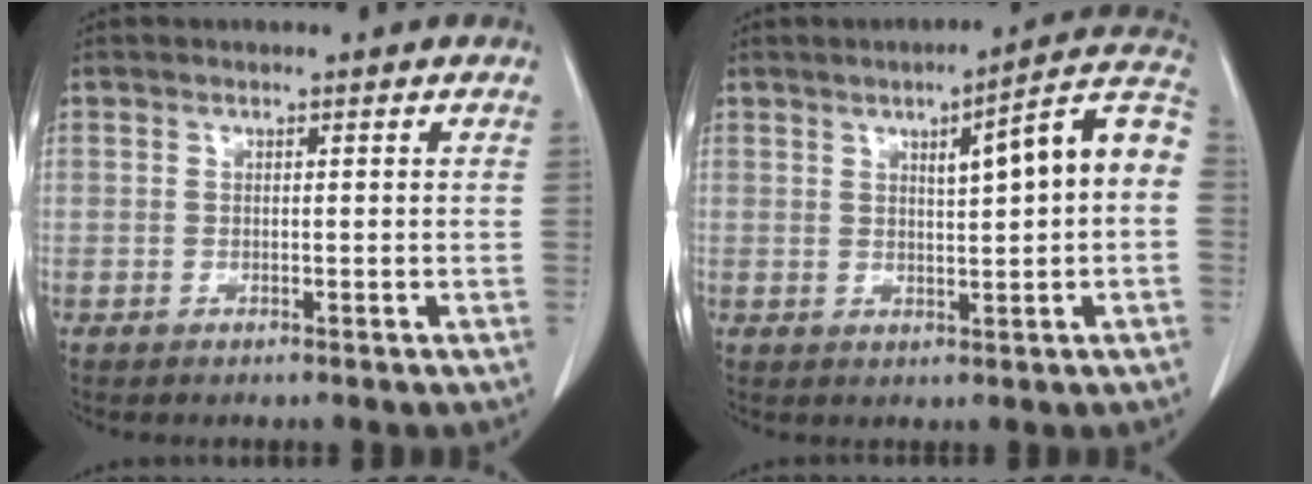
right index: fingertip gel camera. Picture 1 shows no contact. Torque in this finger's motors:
{"motor_torque": [0.75, 0.10, 0.18, 0.05]}